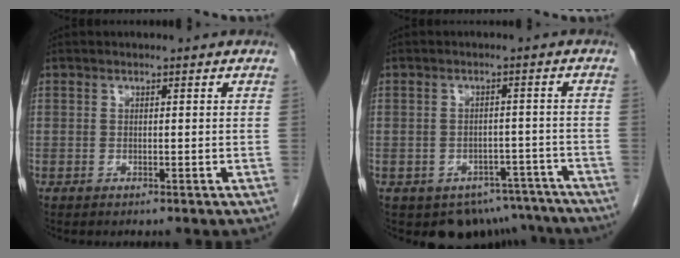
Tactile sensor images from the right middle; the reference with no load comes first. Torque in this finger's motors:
{"motor_torque": [0.07, -0.06, 0.01, 0.03]}